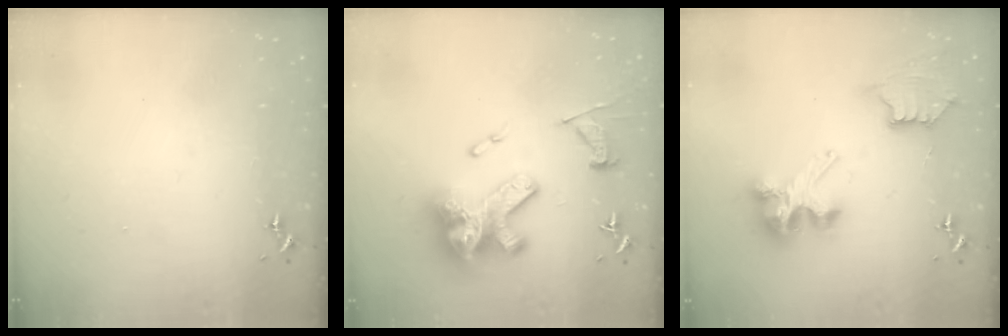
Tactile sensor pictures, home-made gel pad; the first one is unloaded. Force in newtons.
{"total": 24.1, "press": 24.0, "slide": 2.3}
{"total": 11.0, "press": 11.0, "slide": 1.2}